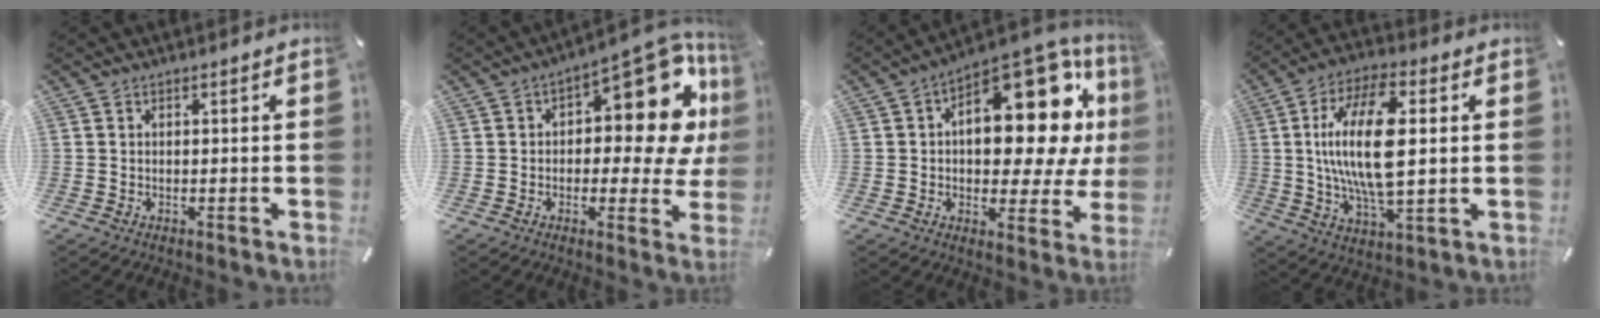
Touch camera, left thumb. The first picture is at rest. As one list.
[{"total": 18.0, "force": [5.8, 9.1, 14.4], "torque": [-0.163, -0.055, 0.089]}, {"total": 22.7, "force": [7.3, 11.0, 18.5], "torque": [-0.237, -0.067, 0.120]}, {"total": 18.5, "force": [2.2, 7.7, 16.8], "torque": [-0.350, -0.007, 0.028]}]